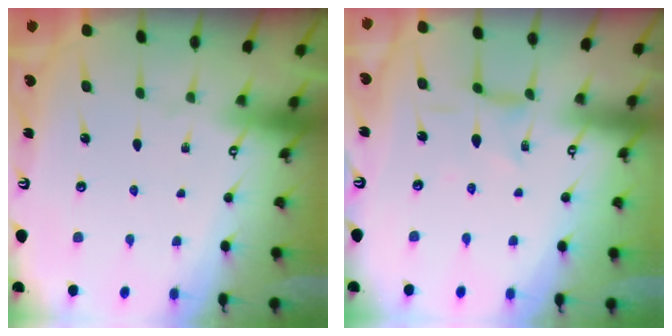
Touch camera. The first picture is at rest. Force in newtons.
{"total": 2.7, "press": 2.6, "slide": 0.6}